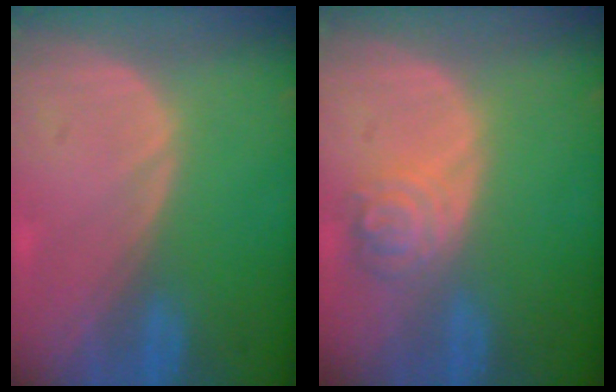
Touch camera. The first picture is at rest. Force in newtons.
{"total": 4.7, "press": 4.2, "slide": 2.1}